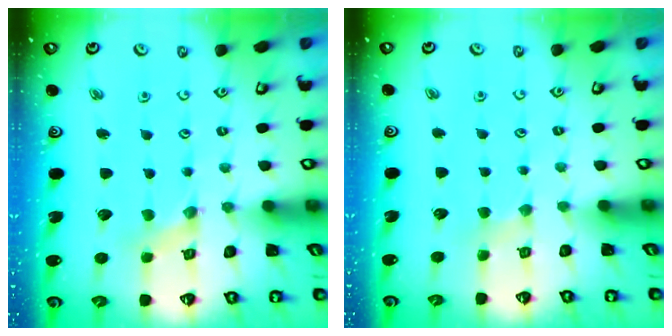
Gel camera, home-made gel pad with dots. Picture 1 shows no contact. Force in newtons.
{"total": 1.8, "press": 1.8, "slide": 0.3}